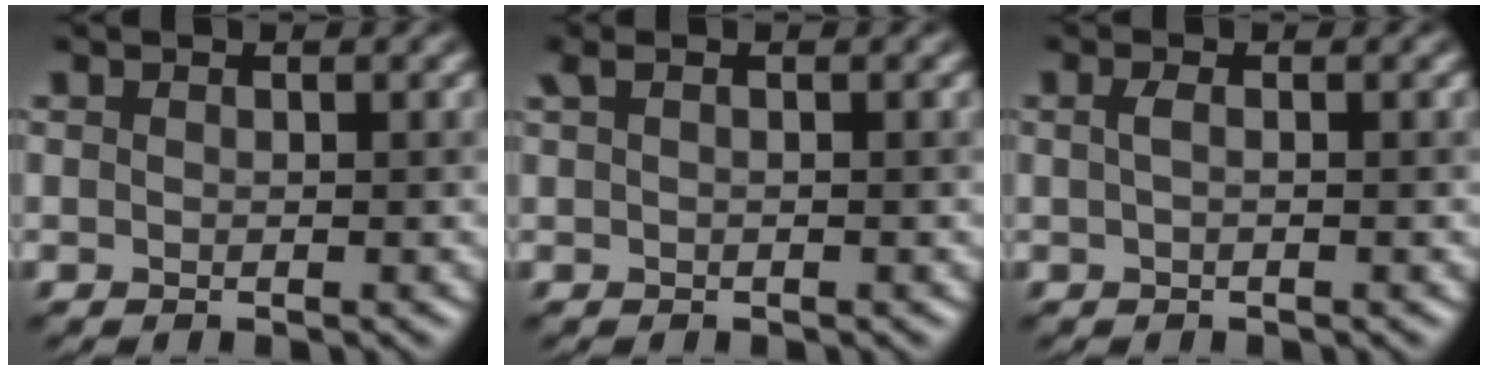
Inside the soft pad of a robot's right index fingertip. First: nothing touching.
{"total": 0.9, "force": [0.4, 0.2, 0.8], "torque": [-0.021, 0.005, 0.007]}
{"total": 0.9, "force": [0.1, 0.2, 0.9], "torque": [-0.021, 0.002, 0.001]}